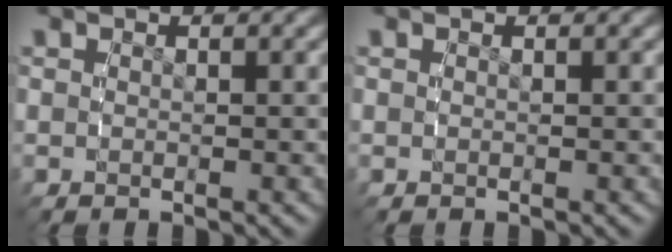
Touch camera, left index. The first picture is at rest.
{"total": 0.0}